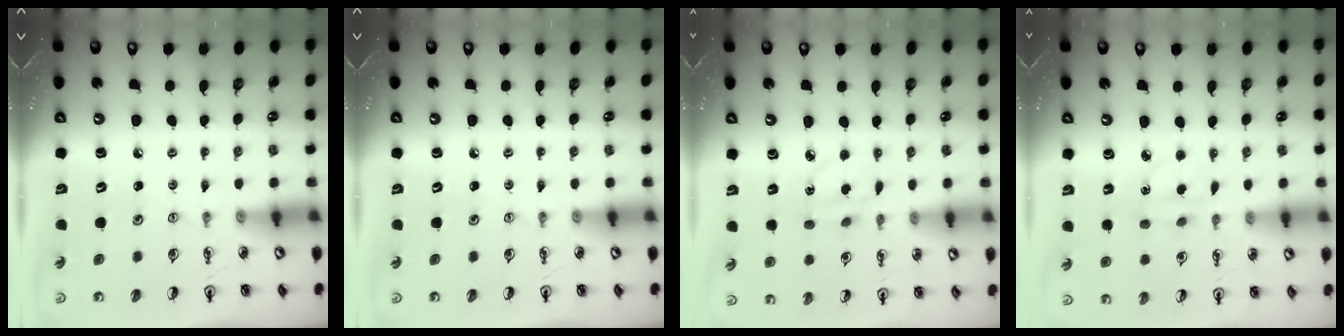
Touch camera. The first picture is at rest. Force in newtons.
{"total": 0.0}
{"total": 3.5, "press": 3.4, "slide": 0.8}
{"total": 2.6, "press": 2.5, "slide": 0.7}